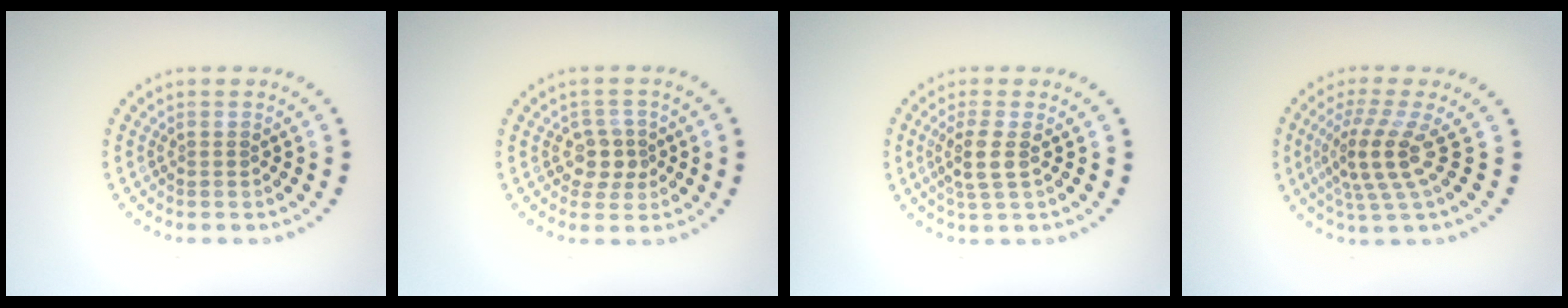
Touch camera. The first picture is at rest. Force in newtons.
{"total": 2.4, "press": 2.2, "slide": 1.1}
{"total": 2.4, "press": 2.0, "slide": 1.3}
{"total": 4.0, "press": 2.8, "slide": 2.8}